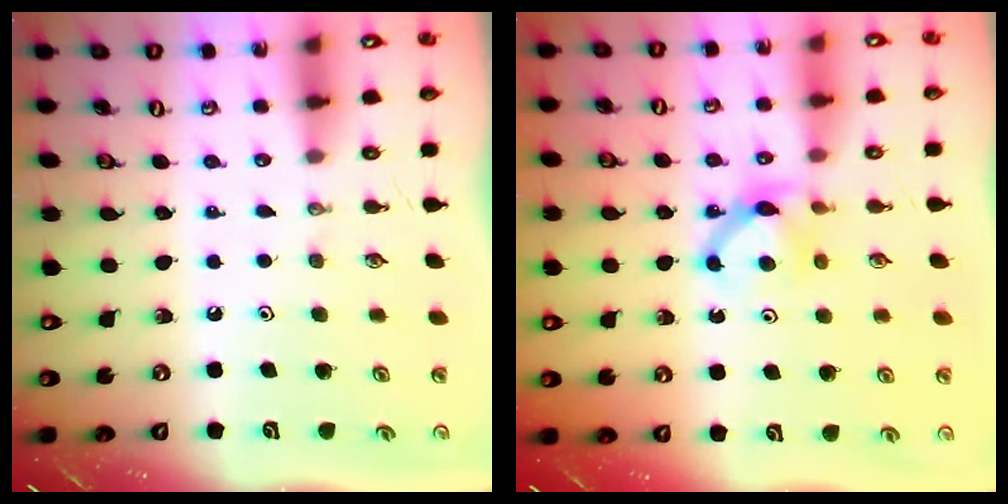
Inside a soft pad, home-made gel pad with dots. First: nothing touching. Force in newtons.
{"total": 6.7, "press": 6.7, "slide": 0.5}